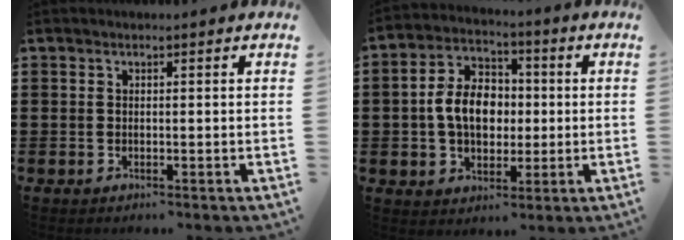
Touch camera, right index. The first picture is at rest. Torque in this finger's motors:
{"motor_torque": [1.55, -0.59, 0.52, 0.21]}